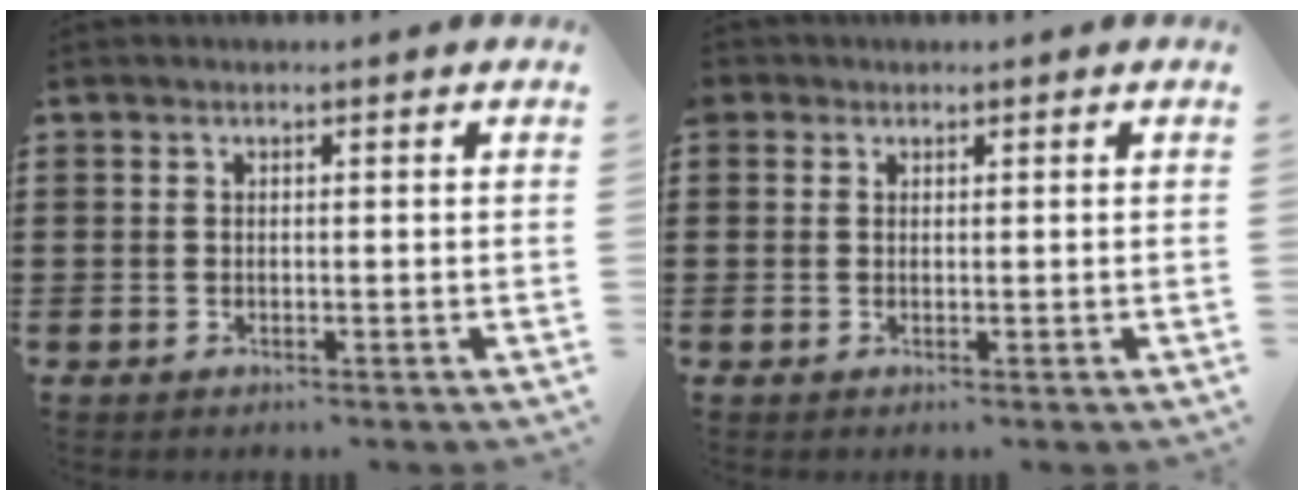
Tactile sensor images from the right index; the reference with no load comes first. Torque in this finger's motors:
{"motor_torque": [0.01, 0.04, 0.05, 0.01]}